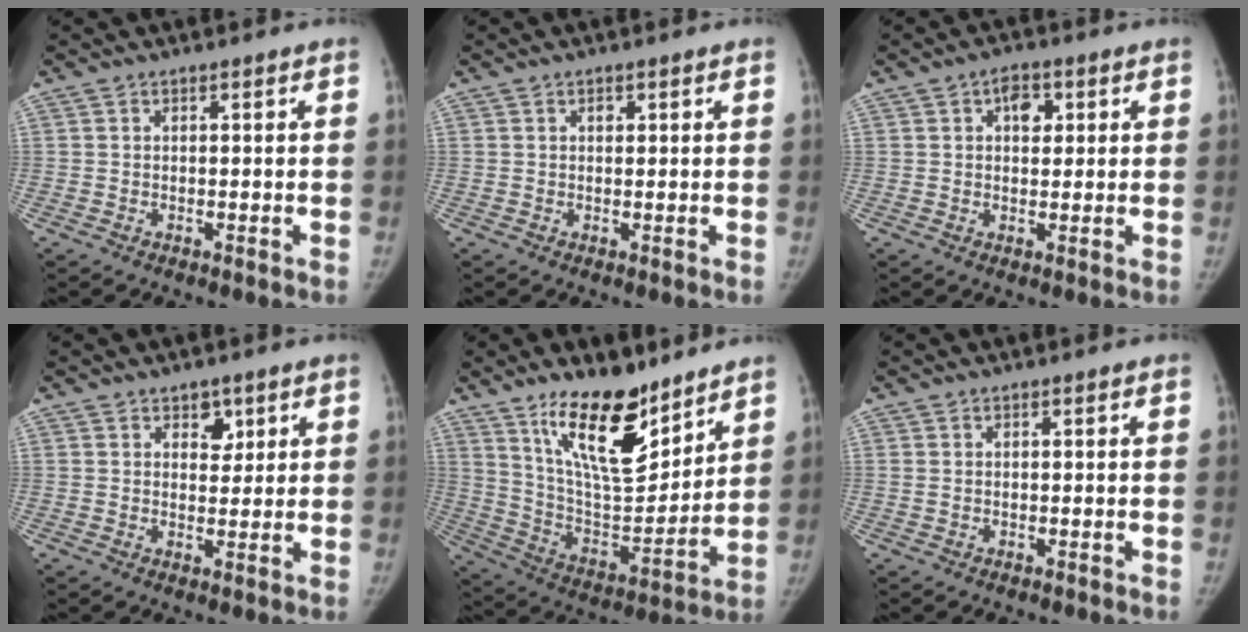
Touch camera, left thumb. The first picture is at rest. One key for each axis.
{"total": 1.1, "fx": 0.6, "fy": 0.7, "fz": 0.6, "tx": -0.003, "ty": -0.002, "tz": 0.008}
{"total": 4.5, "fx": 1.6, "fy": 2.9, "fz": 3.0, "tx": -0.025, "ty": -0.002, "tz": 0.020}
{"total": 3.7, "fx": 2.1, "fy": 2.5, "fz": 1.8, "tx": 0.000, "ty": -0.013, "tz": 0.033}
{"total": 19.6, "fx": 13.2, "fy": 7.6, "fz": 12.3, "tx": -0.161, "ty": -0.093, "tz": 0.238}
{"total": 0.5, "fx": 0.3, "fy": 0.3, "fz": 0.3, "tx": -0.005, "ty": -0.001, "tz": 0.006}